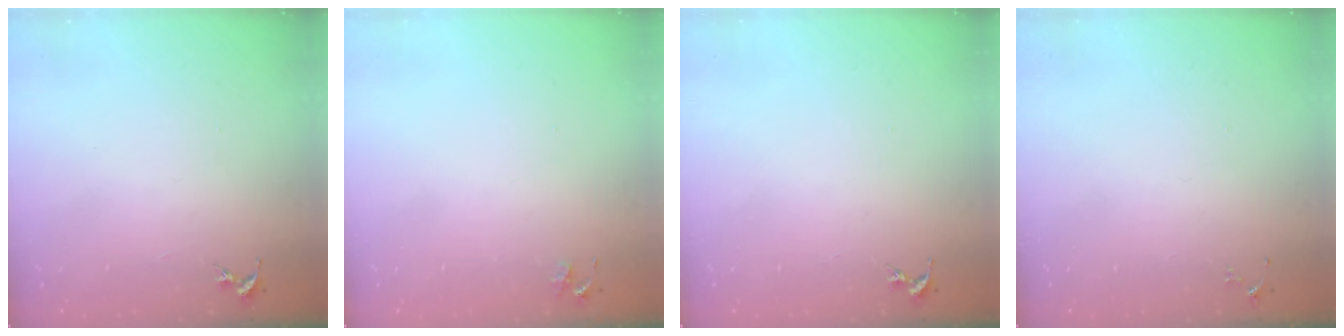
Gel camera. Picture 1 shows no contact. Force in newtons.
{"total": 3.2, "press": 3.2, "slide": 0.4}
{"total": 0.0}
{"total": 3.4, "press": 3.4, "slide": 0.4}